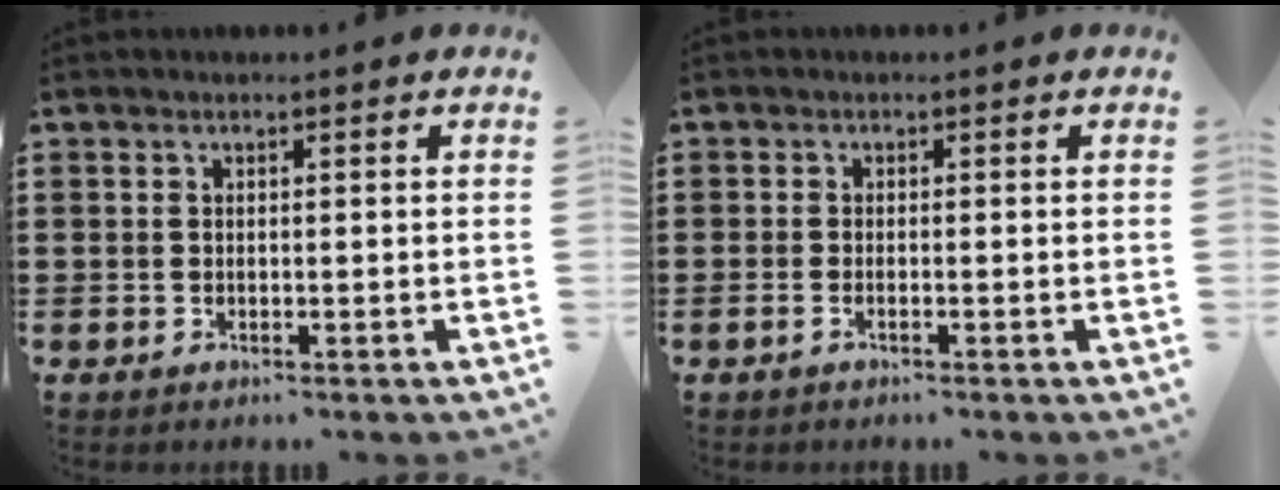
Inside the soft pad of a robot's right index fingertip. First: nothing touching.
{"total": 0.7, "force": [-0.5, 0.0, 0.5], "torque": [-0.009, -0.003, -0.008]}